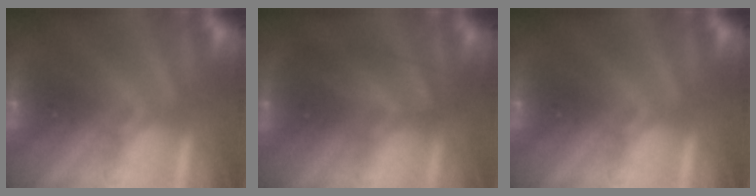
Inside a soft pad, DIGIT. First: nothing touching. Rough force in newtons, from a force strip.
{"total": 2.4}
{"total": 0.0}